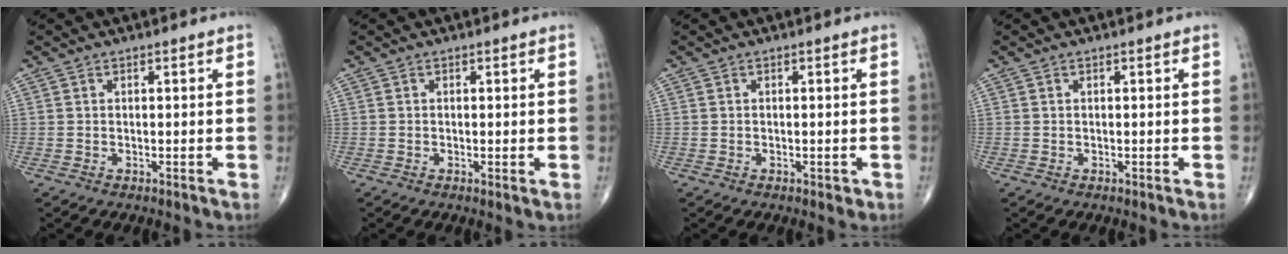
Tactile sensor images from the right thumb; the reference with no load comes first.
{"total": 0.7, "force": [0.0, 0.1, 0.6], "torque": [-0.017, -0.005, -0.003]}
{"total": 0.9, "force": [-0.4, 0.5, 0.7], "torque": [-0.009, -0.002, -0.004]}
{"total": 0.0}